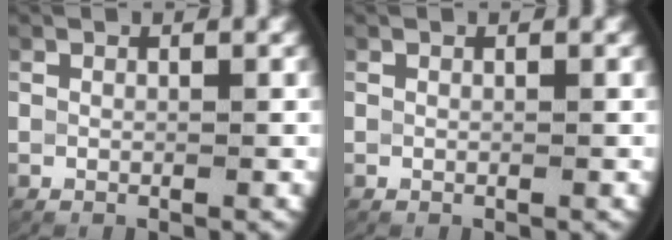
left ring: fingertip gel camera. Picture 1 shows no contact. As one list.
[{"total": 0.0}]